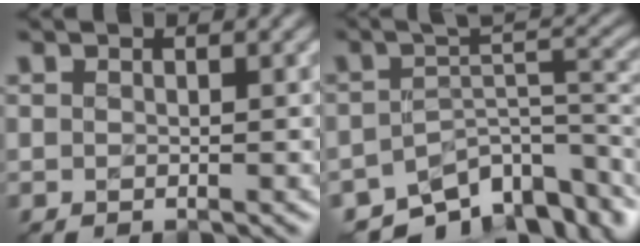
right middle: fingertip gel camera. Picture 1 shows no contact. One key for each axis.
{"total": 10.1, "fx": -6.6, "fy": 4.2, "fz": 6.3, "tx": -0.090, "ty": -0.013, "tz": -0.093}